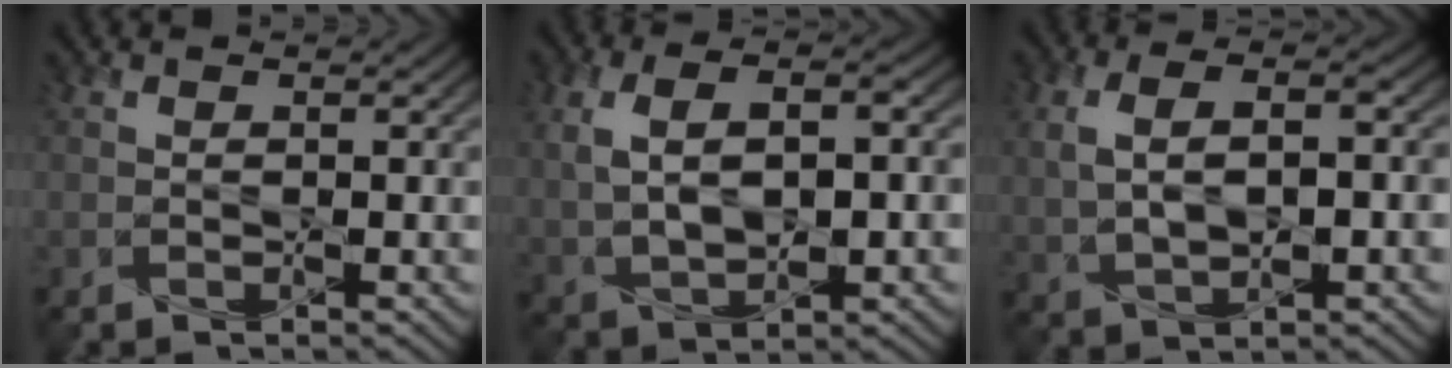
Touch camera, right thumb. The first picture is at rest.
{"total": 9.7, "force": [0.8, 5.5, 8.0], "torque": [-0.183, 0.005, 0.024]}
{"total": 8.4, "force": [0.4, 4.5, 7.1], "torque": [-0.157, 0.005, 0.013]}